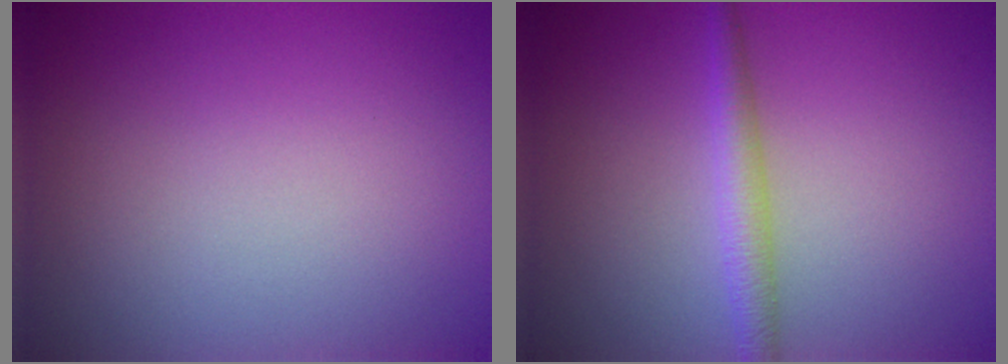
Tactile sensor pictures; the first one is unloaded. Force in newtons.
{"total": 2.3, "press": 2.3, "slide": 0.1}